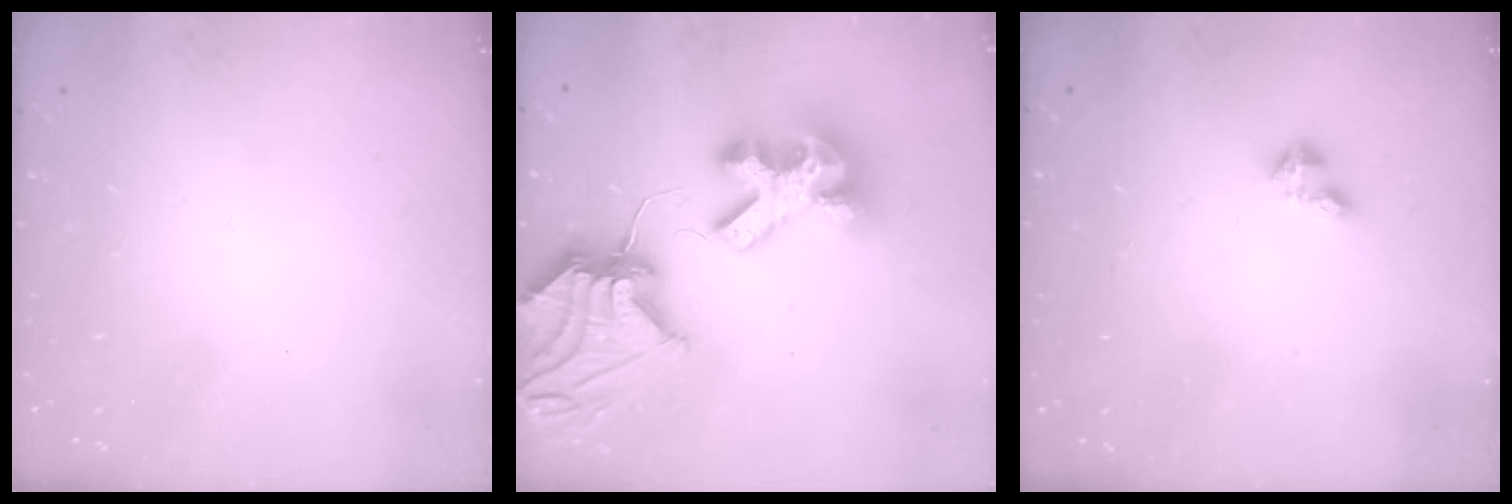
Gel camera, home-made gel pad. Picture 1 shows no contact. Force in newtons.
{"total": 19.4, "press": 19.2, "slide": 2.5}
{"total": 2.1, "press": 2.1, "slide": 0.3}